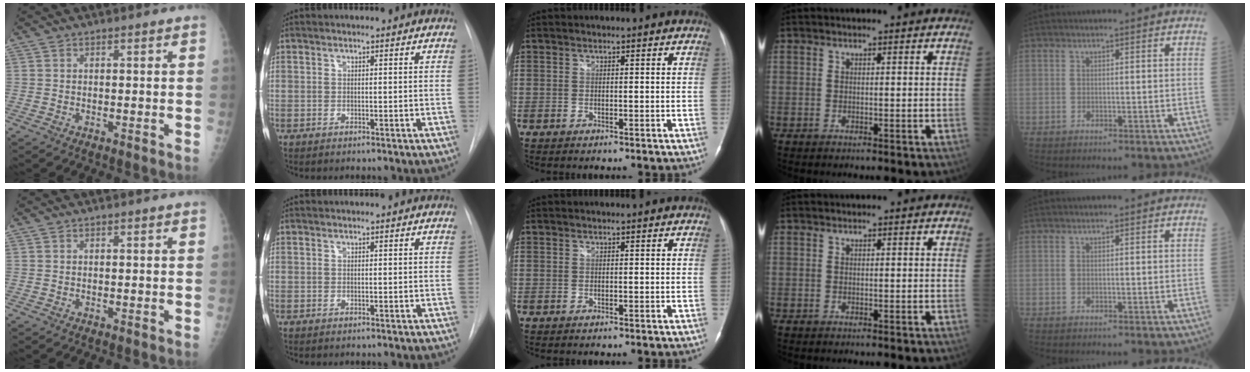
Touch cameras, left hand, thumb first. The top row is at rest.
{}